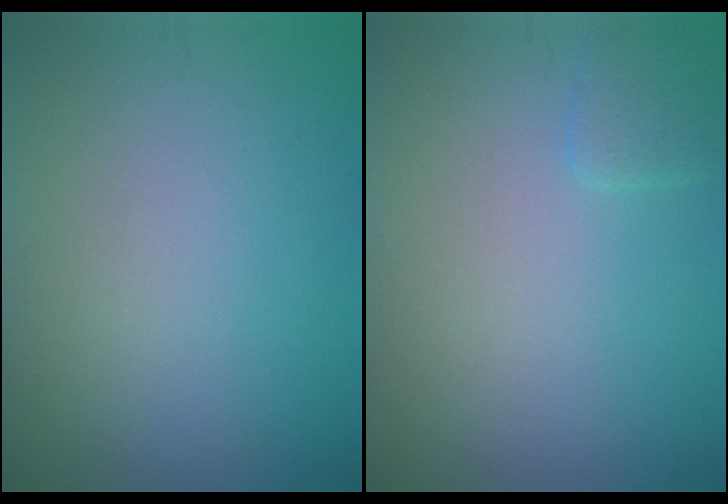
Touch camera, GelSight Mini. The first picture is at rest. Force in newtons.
{"total": 1.2, "press": 1.2, "slide": 0.2}